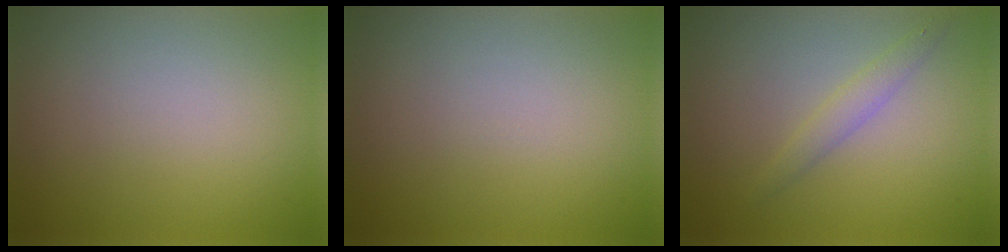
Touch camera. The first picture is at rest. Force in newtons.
{"total": 0.0}
{"total": 1.6, "press": 1.6, "slide": 0.0}